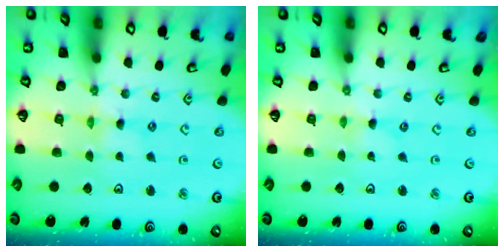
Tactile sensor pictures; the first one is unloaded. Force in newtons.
{"total": 0.0}